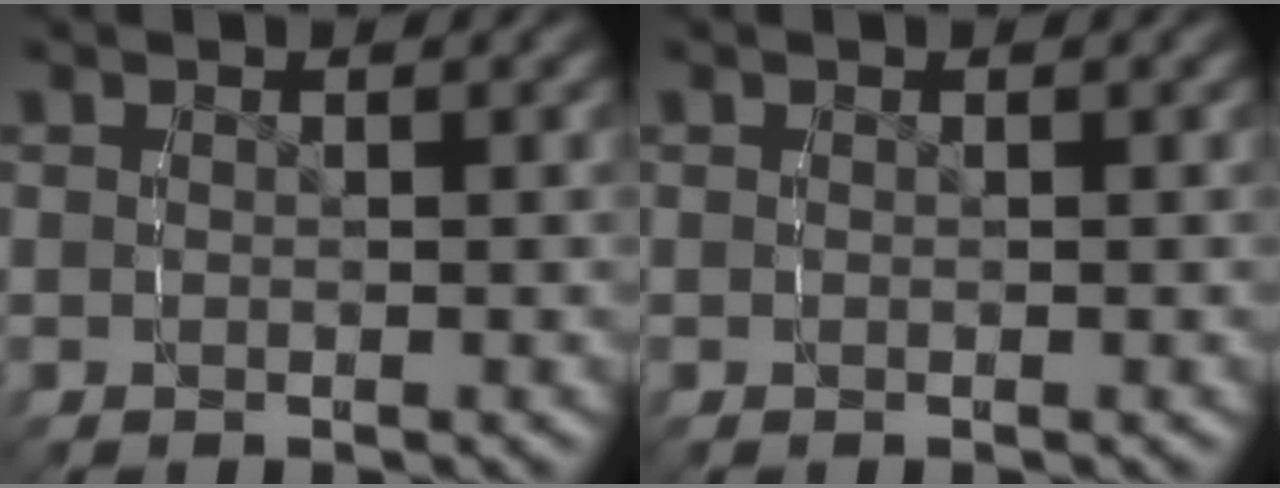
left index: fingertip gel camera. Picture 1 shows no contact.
{"total": 0.0}